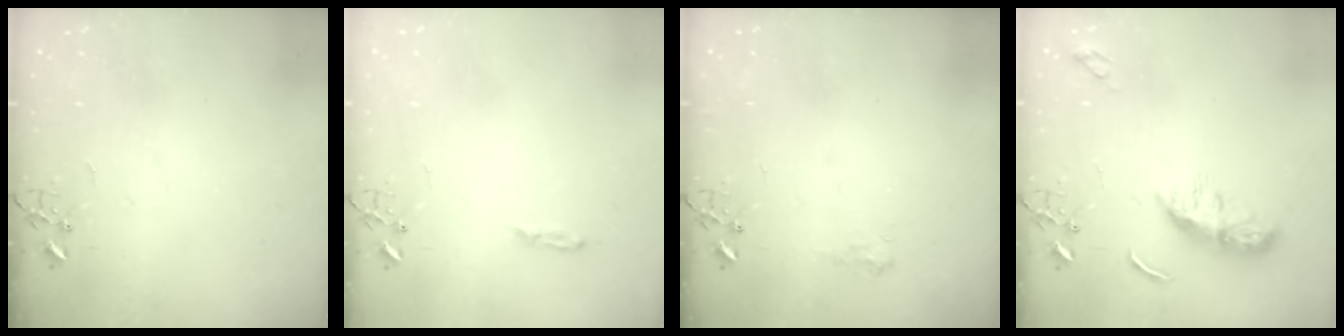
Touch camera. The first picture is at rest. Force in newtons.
{"total": 3.7, "press": 3.6, "slide": 0.4}
{"total": 6.3, "press": 6.3, "slide": 0.8}
{"total": 8.9, "press": 8.9, "slide": 0.6}